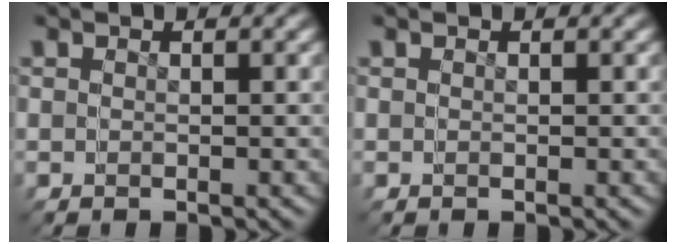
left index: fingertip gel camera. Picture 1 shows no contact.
{"total": 0.0}